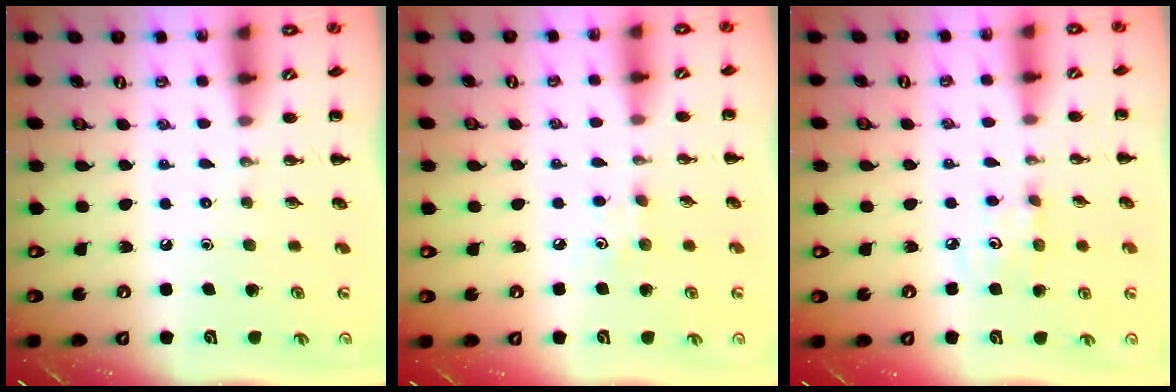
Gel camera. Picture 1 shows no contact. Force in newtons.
{"total": 3.3, "press": 3.2, "slide": 0.6}
{"total": 3.5, "press": 3.4, "slide": 1.0}